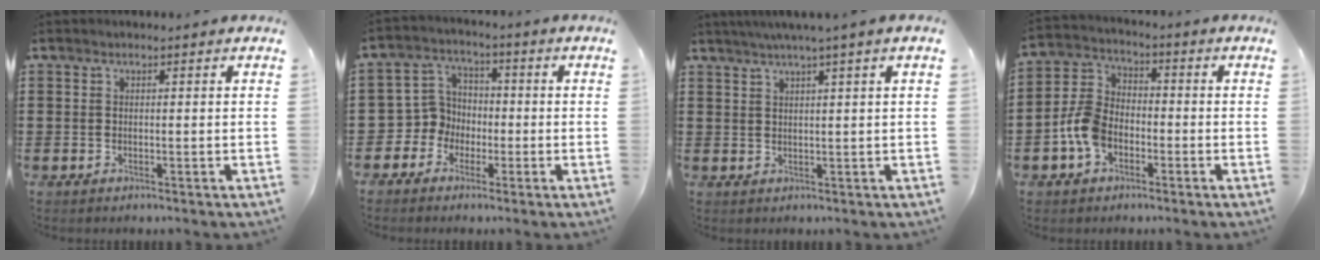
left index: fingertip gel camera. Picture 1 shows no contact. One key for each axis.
{"total": 5.5, "fx": -1.6, "fy": 5.2, "fz": 0.9, "tx": -0.052, "ty": 0.002, "tz": -0.037}
{"total": 2.4, "fx": 1.5, "fy": -0.7, "fz": 1.7, "tx": -0.034, "ty": -0.002, "tz": 0.025}
{"total": 7.1, "fx": -2.9, "fy": 4.7, "fz": 4.5, "tx": -0.119, "ty": 0.009, "tz": -0.063}